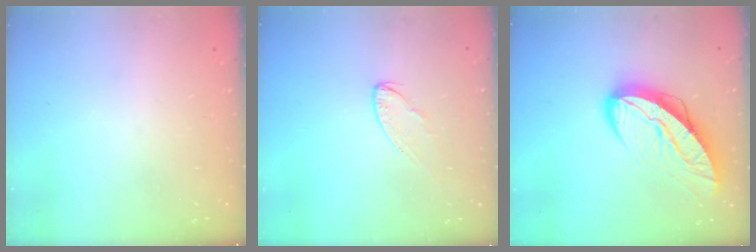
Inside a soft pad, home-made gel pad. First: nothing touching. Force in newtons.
{"total": 4.3, "press": 4.2, "slide": 0.4}
{"total": 14.8, "press": 14.8, "slide": 1.3}